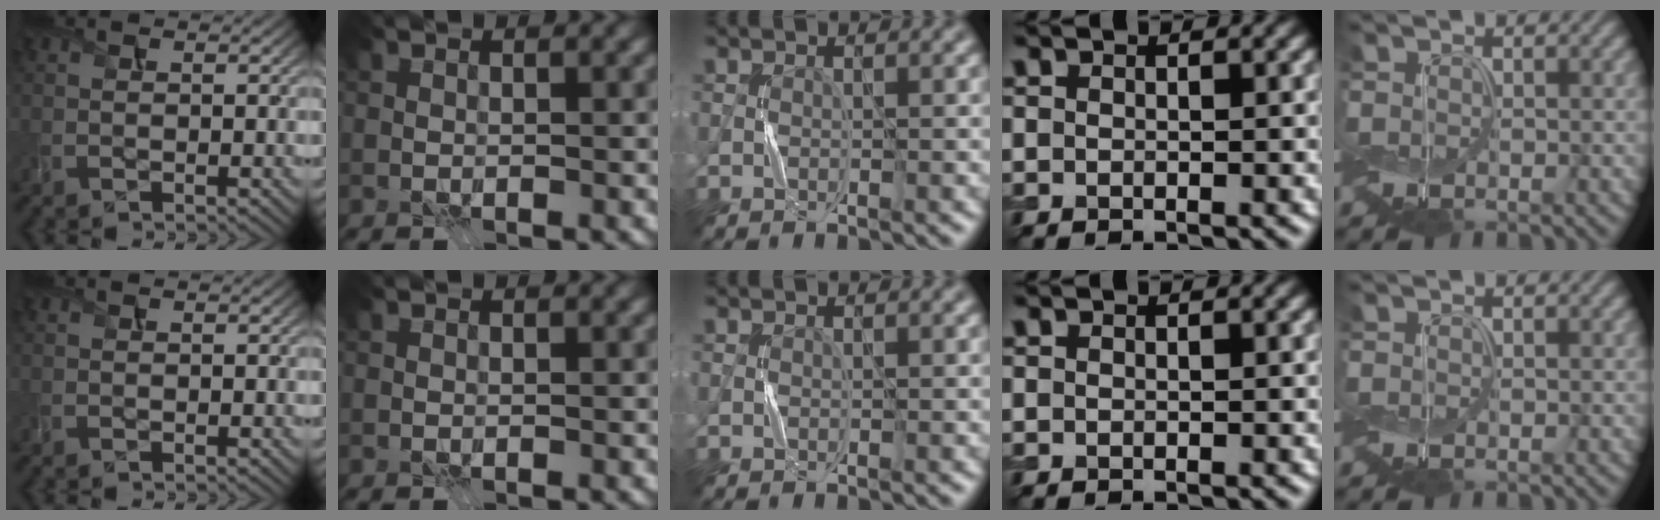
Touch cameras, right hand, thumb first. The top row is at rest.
{}